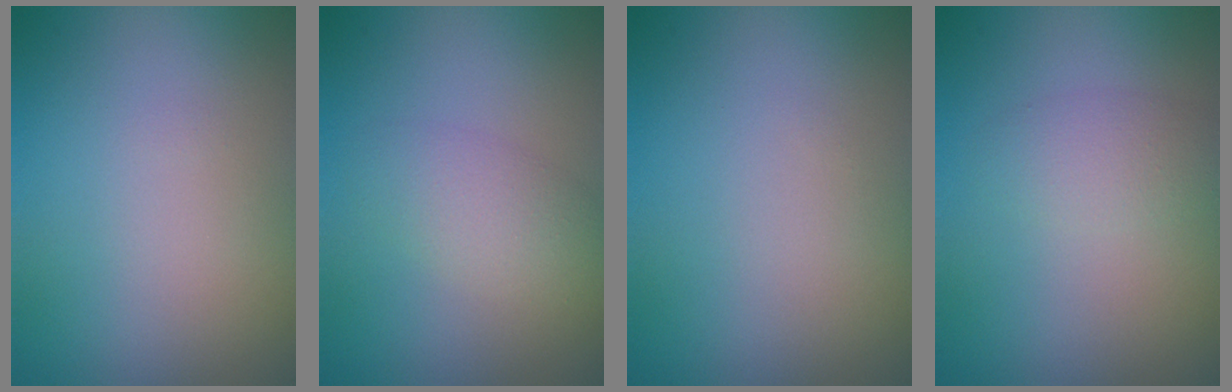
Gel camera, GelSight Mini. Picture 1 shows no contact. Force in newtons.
{"total": 2.7, "press": 2.7, "slide": 0.1}
{"total": 0.0}
{"total": 2.1, "press": 2.1, "slide": 0.1}